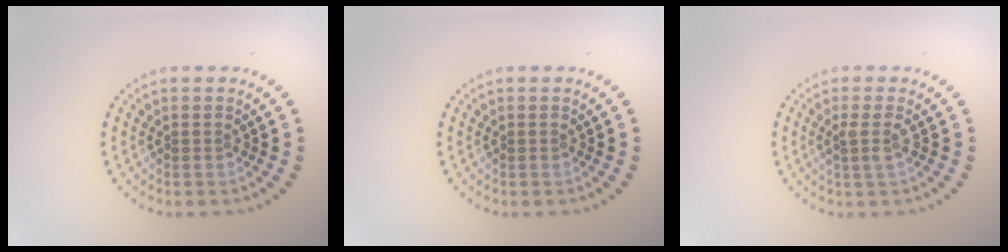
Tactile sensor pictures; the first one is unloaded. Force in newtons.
{"total": 0.0}
{"total": 1.2, "press": 1.0, "slide": 0.6}